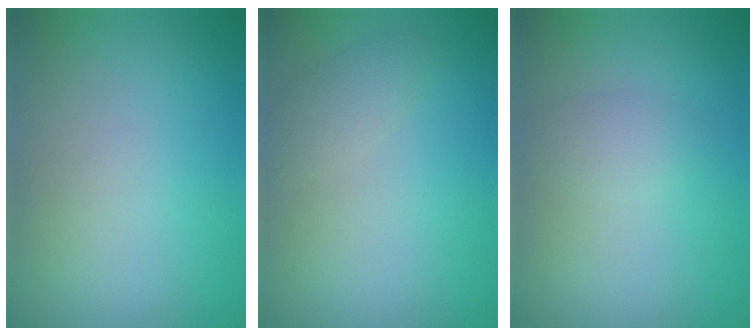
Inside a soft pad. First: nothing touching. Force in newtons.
{"total": 1.5, "press": 1.5, "slide": 0.1}
{"total": 1.5, "press": 1.5, "slide": 0.0}